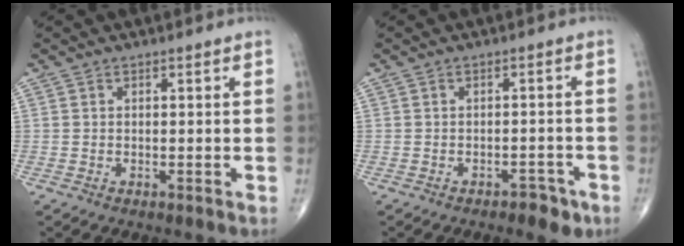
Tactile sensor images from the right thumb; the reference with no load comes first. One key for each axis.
{"total": 3.8, "fx": -2.4, "fy": 1.9, "fz": 2.3, "tx": -0.018, "ty": 0.014, "tz": -0.029}